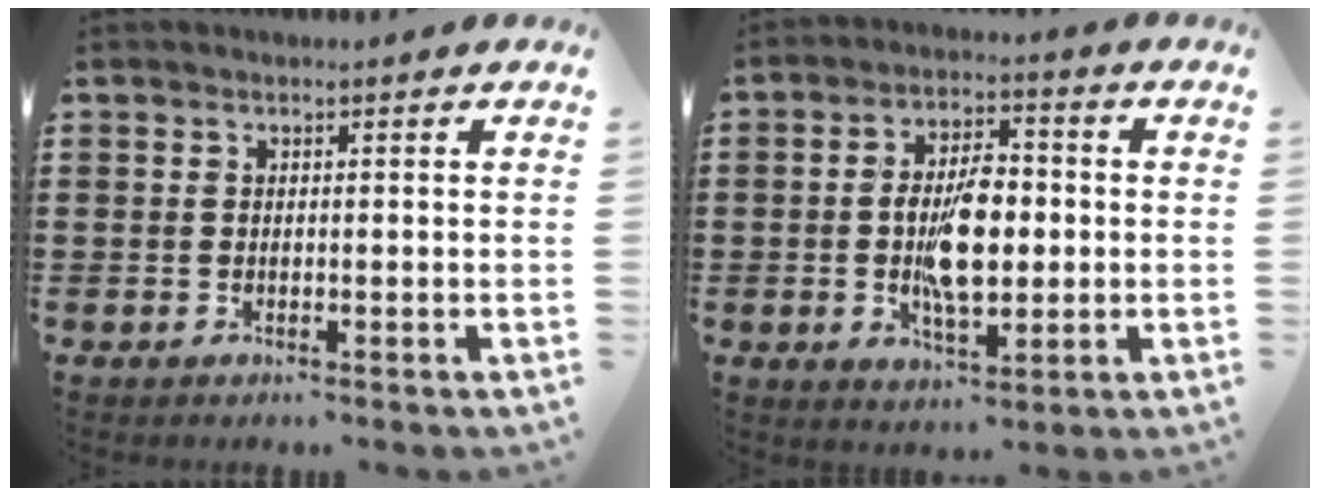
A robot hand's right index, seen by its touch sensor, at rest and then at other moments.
{"total": 9.0, "force": [-0.7, 4.0, 8.1], "torque": [-0.155, 0.003, -0.018]}